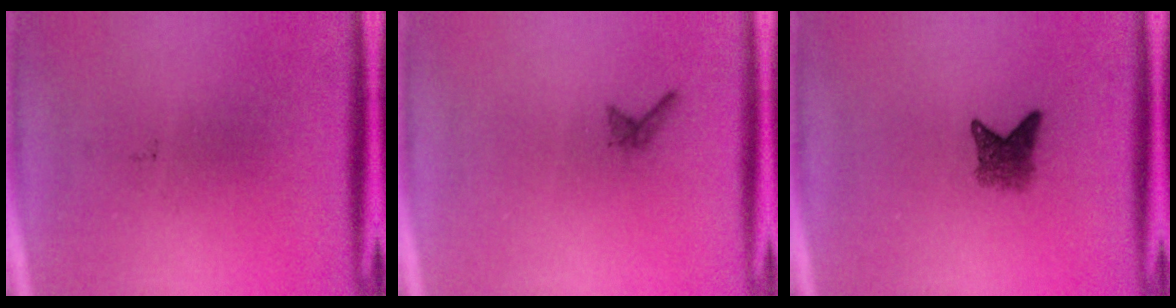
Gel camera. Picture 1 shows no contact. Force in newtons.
{"total": 0.6}
{"total": 2.8}